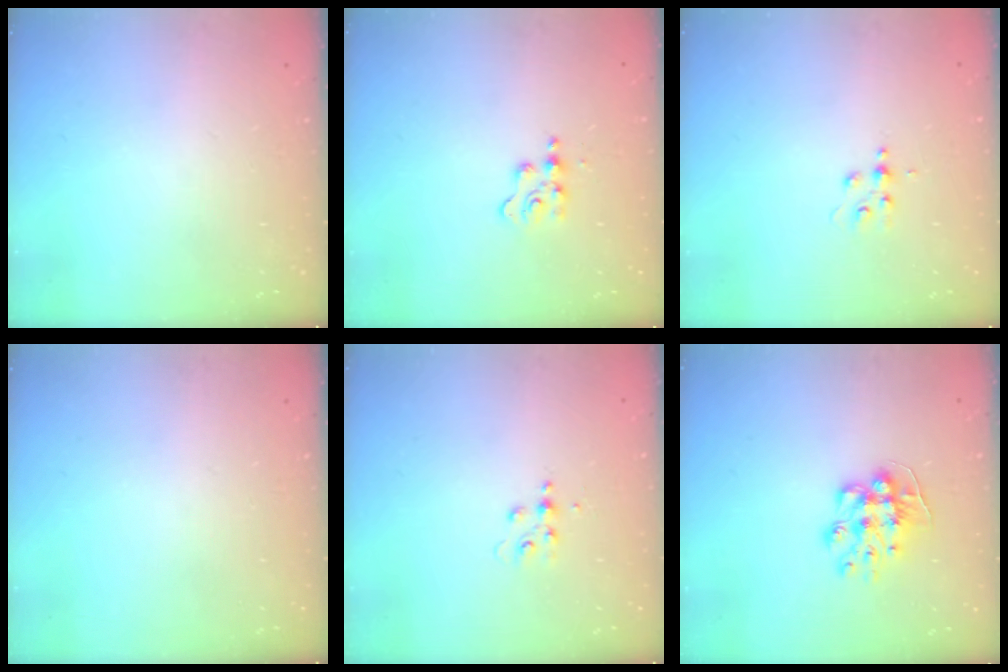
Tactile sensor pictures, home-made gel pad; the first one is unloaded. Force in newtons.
{"total": 4.5, "press": 4.4, "slide": 0.7}
{"total": 3.5, "press": 3.5, "slide": 0.4}
{"total": 0.0}
{"total": 4.2, "press": 4.1, "slide": 0.5}
{"total": 9.9, "press": 9.9, "slide": 0.4}